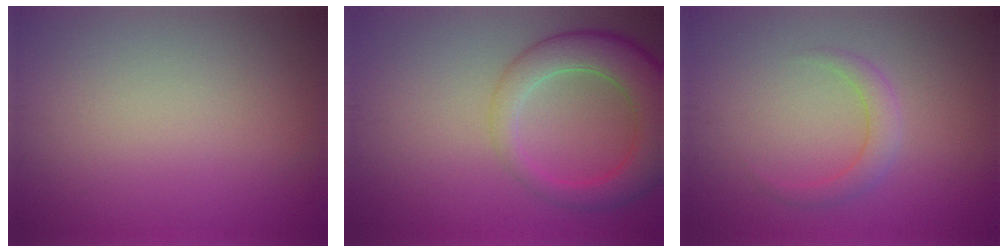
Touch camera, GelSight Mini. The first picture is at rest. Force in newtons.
{"total": 6.4, "press": 6.4, "slide": 0.3}
{"total": 1.9, "press": 1.9, "slide": 0.1}